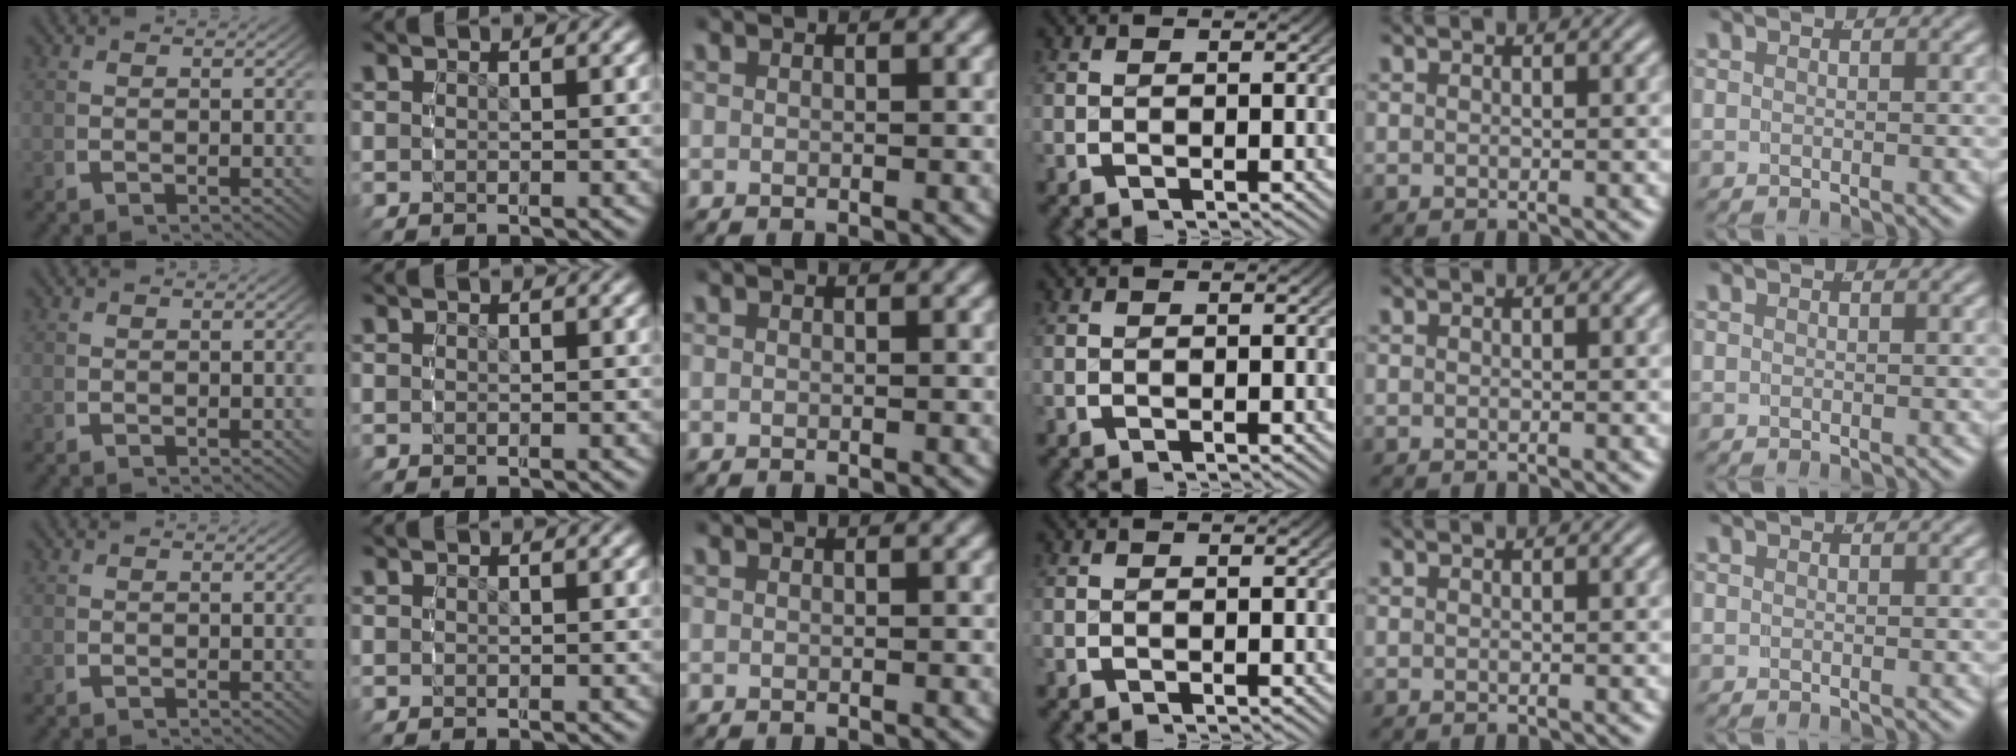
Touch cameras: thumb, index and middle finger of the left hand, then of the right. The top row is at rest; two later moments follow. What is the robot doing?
{"motion": "grasp_and_lifting", "object": "dispenser bottle"}